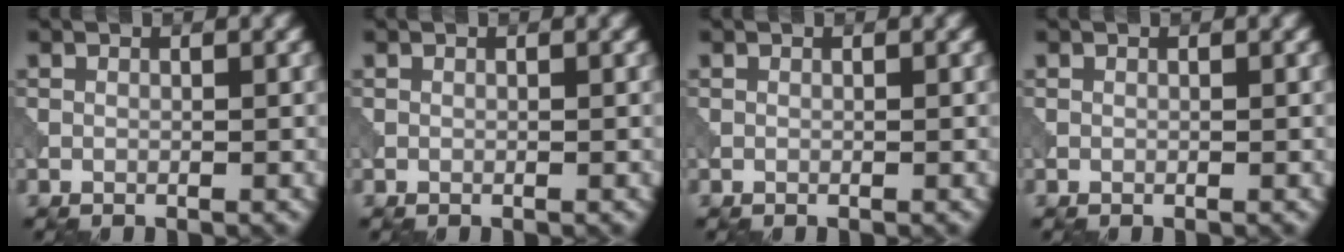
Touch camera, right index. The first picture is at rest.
{"total": 0.0}
{"total": 0.0}
{"total": 0.0}